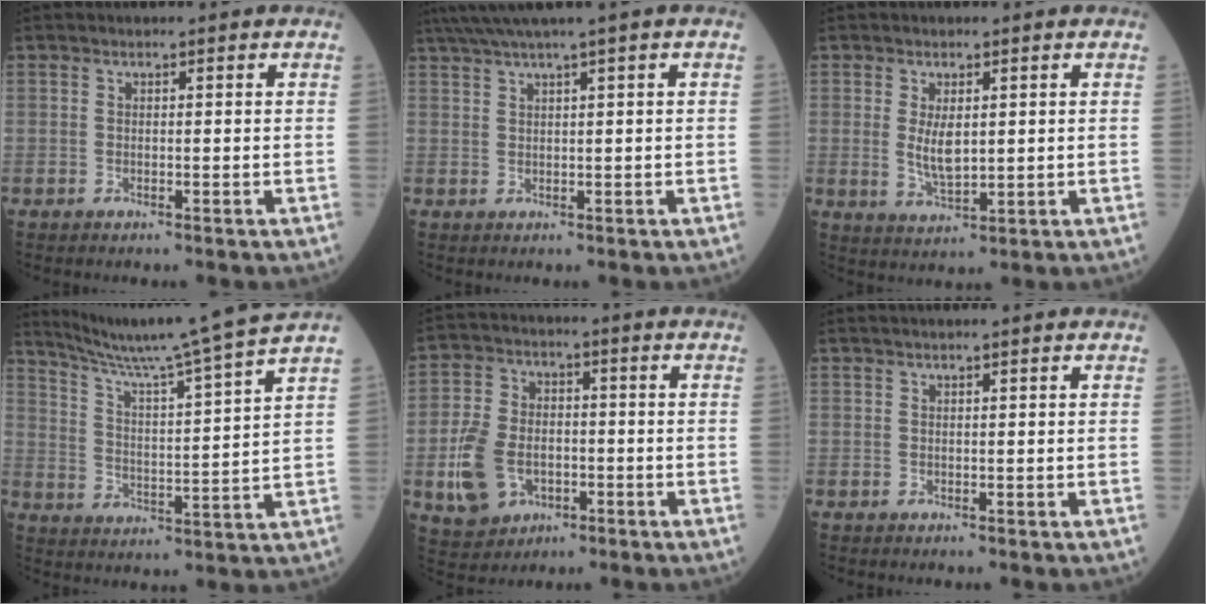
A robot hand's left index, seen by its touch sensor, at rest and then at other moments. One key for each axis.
{"total": 4.7, "fx": 3.3, "fy": -1.3, "fz": 3.0, "tx": -0.060, "ty": 0.016, "tz": 0.066}
{"total": 4.2, "fx": 0.7, "fy": 1.6, "fz": 3.8, "tx": -0.078, "ty": -0.010, "tz": 0.020}
{"total": 17.2, "fx": 14.8, "fy": -3.2, "fz": 8.2, "tx": -0.137, "ty": -0.036, "tz": 0.218}
{"total": 9.8, "fx": -3.0, "fy": 7.2, "fz": 6.1, "tx": -0.146, "ty": 0.009, "tz": -0.047}
{"total": 1.8, "fx": 1.5, "fy": -0.5, "fz": 0.8, "tx": -0.007, "ty": 0.017, "tz": 0.033}